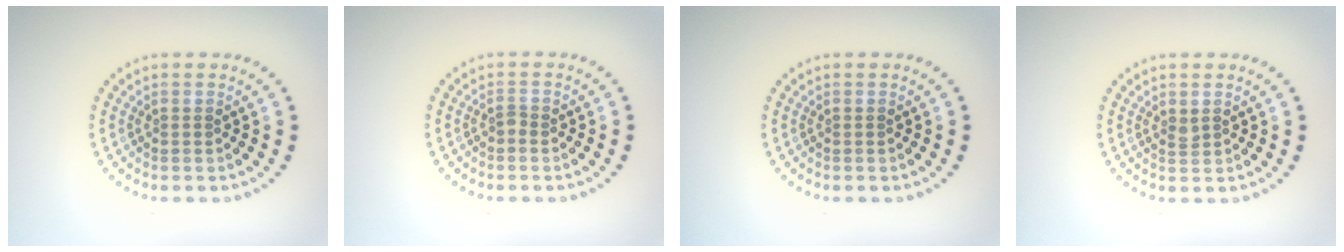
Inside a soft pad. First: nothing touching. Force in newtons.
{"total": 0.7, "press": 0.5, "slide": 0.5}
{"total": 0.0}
{"total": 0.8, "press": 0.6, "slide": 0.5}